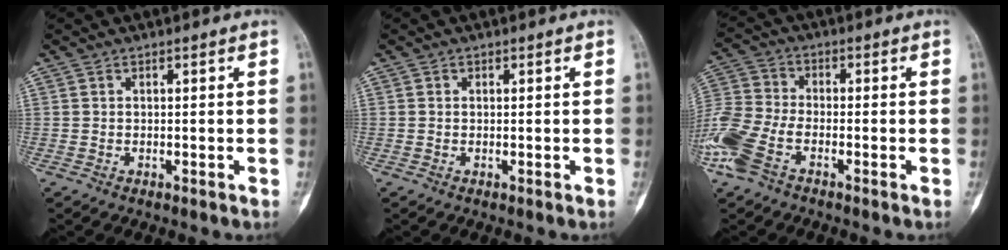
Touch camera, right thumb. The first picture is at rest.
{"total": 0.0}
{"total": 11.2, "force": [-5.3, 6.0, 7.9], "torque": [-0.197, 0.013, -0.113]}